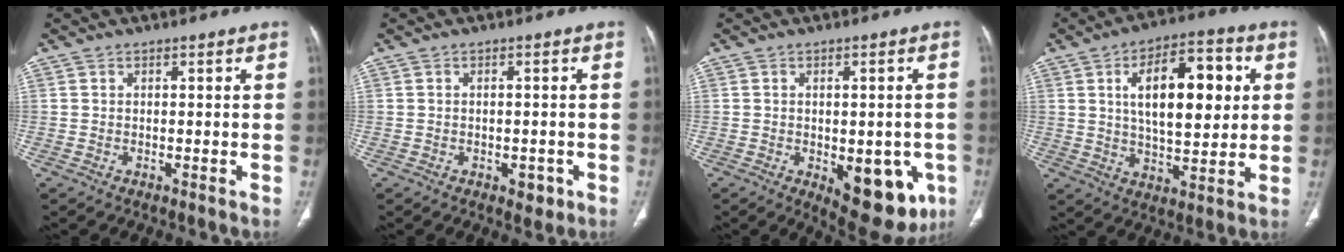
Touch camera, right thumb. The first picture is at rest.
{"total": 2.8, "force": [-1.2, 1.7, 1.9], "torque": [-0.016, 0.006, -0.008]}
{"total": 13.9, "force": [-4.5, 7.0, 11.1], "torque": [-0.111, -0.002, -0.040]}
{"total": 16.9, "force": [3.8, 7.9, 14.5], "torque": [-0.193, 0.001, 0.059]}